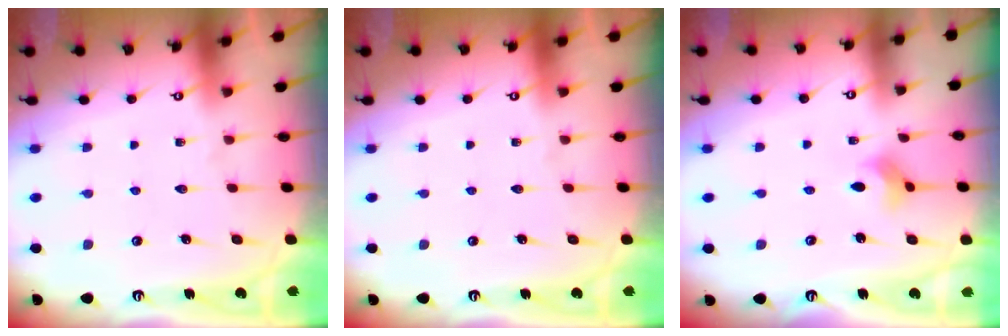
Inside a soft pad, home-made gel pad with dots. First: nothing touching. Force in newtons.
{"total": 0.0}
{"total": 3.2, "press": 3.2, "slide": 0.3}